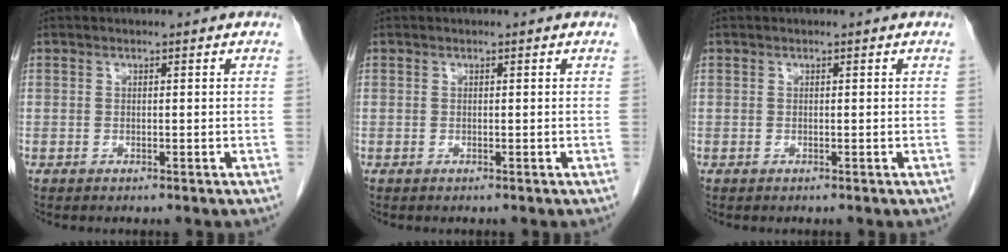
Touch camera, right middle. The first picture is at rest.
{"total": 0.0}
{"total": 0.0}